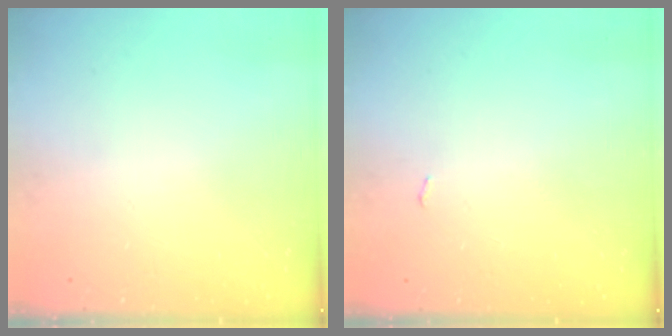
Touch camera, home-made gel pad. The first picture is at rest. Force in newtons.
{"total": 2.7, "press": 2.3, "slide": 1.4}